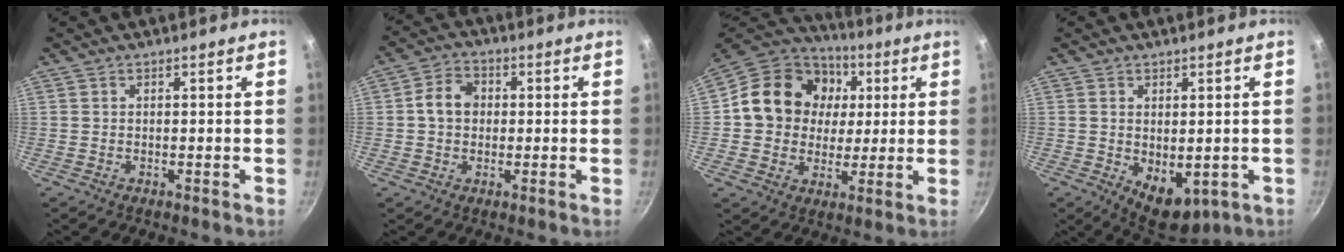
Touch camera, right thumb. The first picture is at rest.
{"total": 6.1, "force": [0.5, 5.0, 3.6], "torque": [-0.041, 0.014, -0.004]}
{"total": 17.9, "force": [3.2, 15.3, 8.6], "torque": [-0.129, 0.018, 0.044]}
{"total": 7.6, "force": [-0.9, 4.8, 5.9], "torque": [-0.067, -0.017, 0.004]}